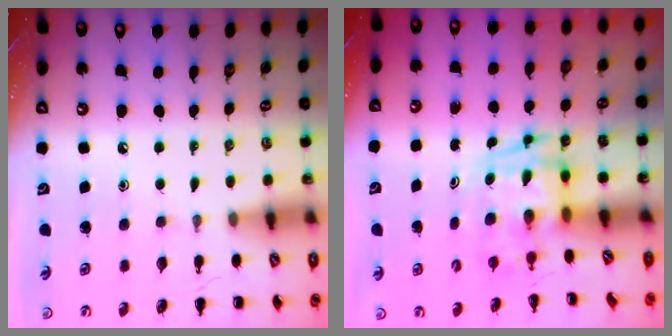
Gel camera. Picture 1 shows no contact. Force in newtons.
{"total": 3.2, "press": 3.2, "slide": 0.6}